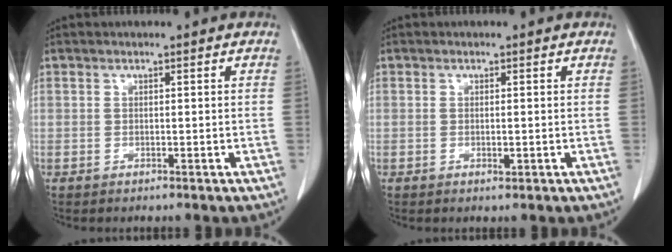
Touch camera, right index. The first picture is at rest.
{"total": 1.0, "force": [-0.1, 0.3, 0.9], "torque": [-0.016, -0.003, 0.000]}